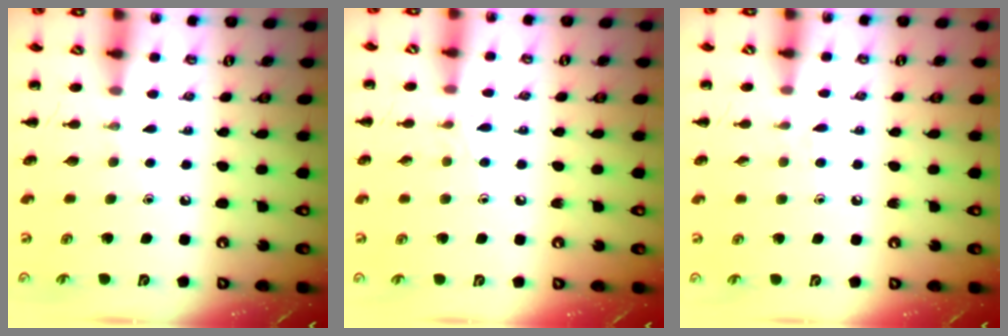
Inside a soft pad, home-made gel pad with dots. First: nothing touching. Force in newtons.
{"total": 6.6, "press": 6.4, "slide": 1.8}
{"total": 3.9, "press": 3.5, "slide": 1.8}